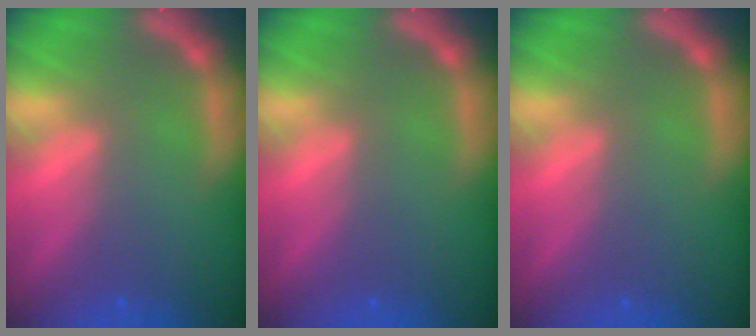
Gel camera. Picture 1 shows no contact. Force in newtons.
{"total": 0.0}
{"total": 0.0}